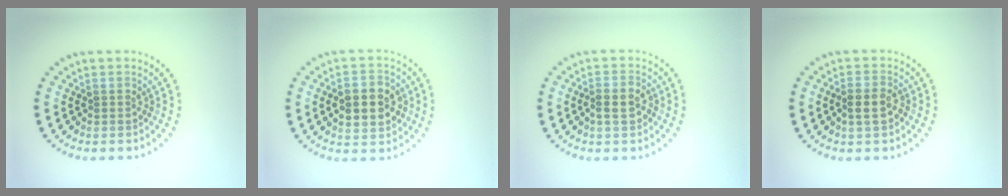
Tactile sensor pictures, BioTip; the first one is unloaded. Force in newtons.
{"total": 5.2, "press": 5.2, "slide": 0.3}
{"total": 1.9, "press": 1.9, "slide": 0.5}
{"total": 2.5, "press": 2.4, "slide": 0.6}